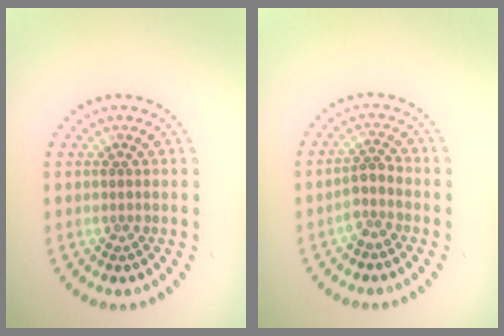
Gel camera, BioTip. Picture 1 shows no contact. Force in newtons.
{"total": 2.0, "press": 1.6, "slide": 1.2}